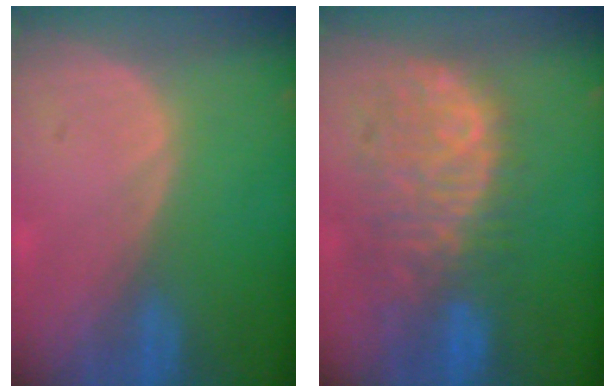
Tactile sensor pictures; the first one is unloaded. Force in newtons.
{"total": 11.1, "press": 9.6, "slide": 5.5}